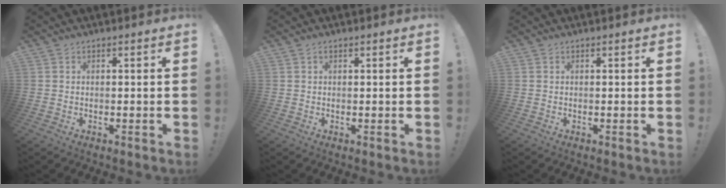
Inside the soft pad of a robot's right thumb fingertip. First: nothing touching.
{"total": 0.5, "force": [0.3, 0.2, 0.3], "torque": [-0.007, 0.001, 0.006]}
{"total": 0.0}